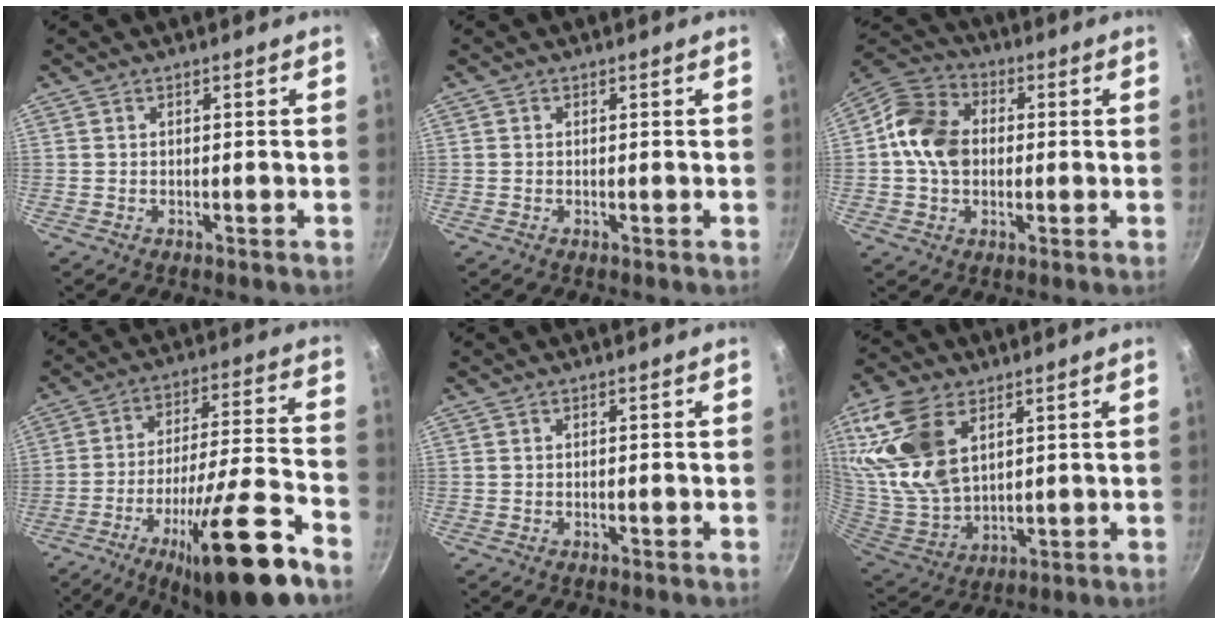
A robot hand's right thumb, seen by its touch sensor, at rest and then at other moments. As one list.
[{"total": 0.0}, {"total": 12.1, "force": [0.4, 9.4, 7.6], "torque": [-0.113, 0.018, -0.010]}, {"total": 22.0, "force": [-12.5, 4.1, 17.7], "torque": [-0.260, 0.060, -0.196]}, {"total": 0.0}, {"total": 19.3, "force": [7.9, 11.8, 13.1], "torque": [-0.260, -0.030, 0.166]}]